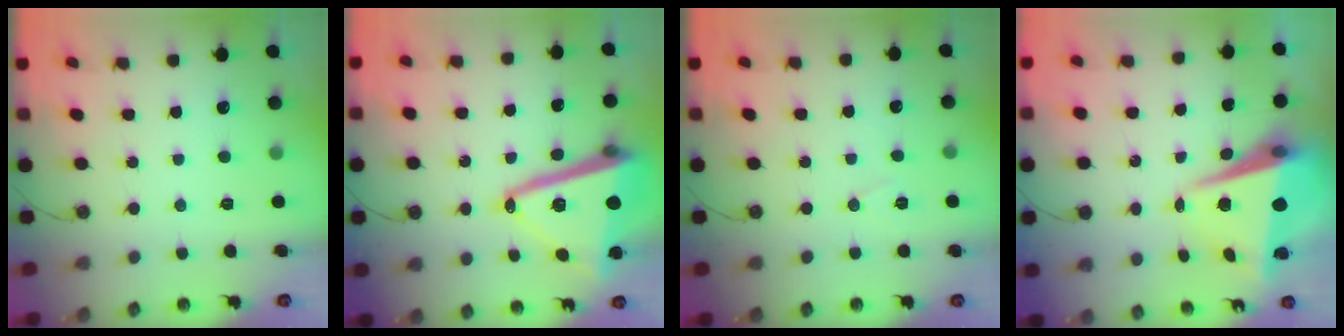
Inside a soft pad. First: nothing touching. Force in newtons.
{"total": 20.5, "press": 20.4, "slide": 1.9}
{"total": 6.7, "press": 5.0, "slide": 4.4}
{"total": 8.1, "press": 7.8, "slide": 2.2}